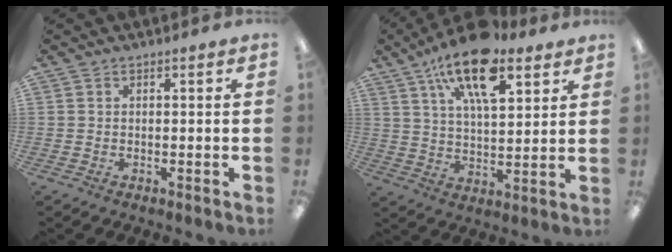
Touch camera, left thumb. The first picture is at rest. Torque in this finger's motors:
{"motor_torque": [0.22, 0.76, 1.80, -0.97, 0.33]}